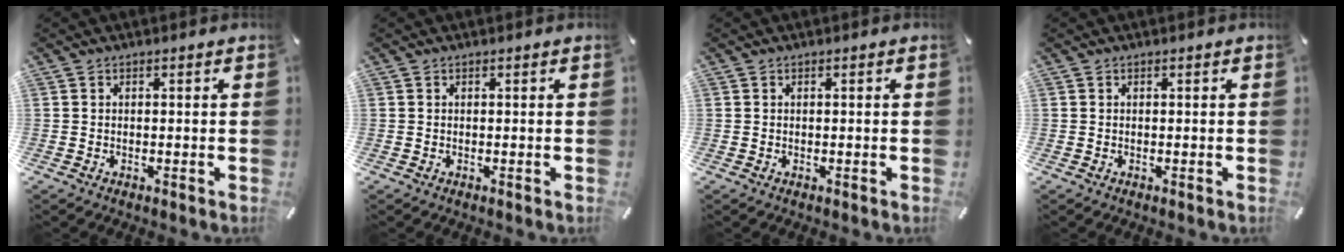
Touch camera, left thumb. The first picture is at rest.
{"total": 0.0}
{"total": 0.0}
{"total": 0.0}